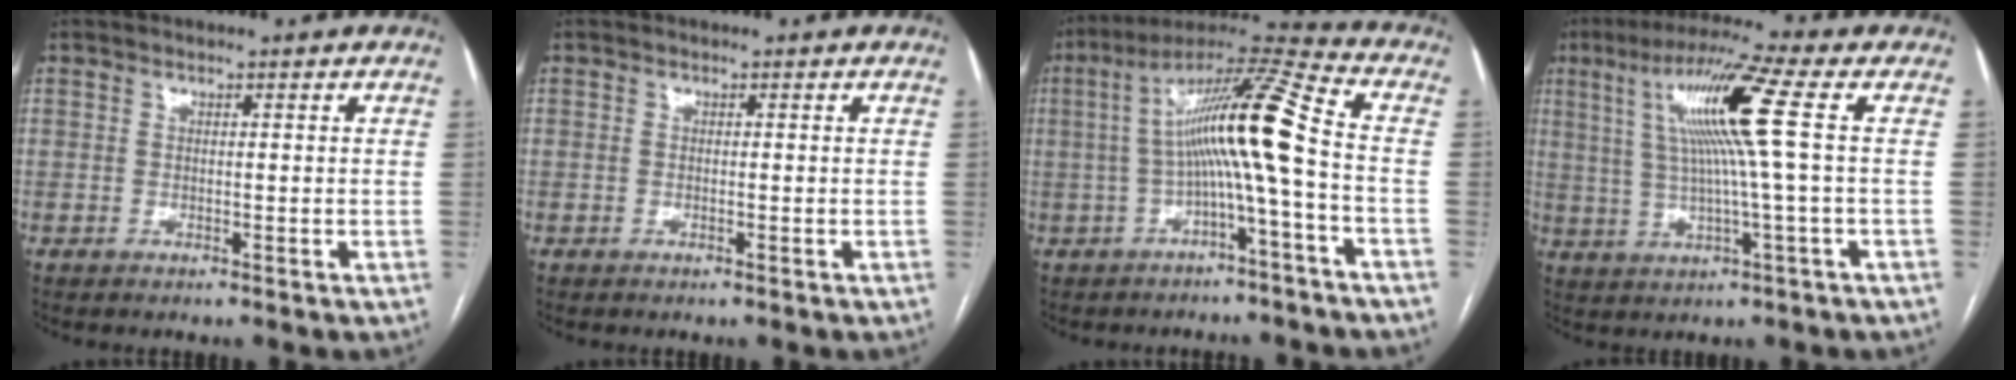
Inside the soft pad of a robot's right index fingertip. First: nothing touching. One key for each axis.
{"total": 0.0}
{"total": 13.0, "fx": -1.0, "fy": -0.6, "fz": 13.0, "tx": -0.221, "ty": 0.036, "tz": -0.025}
{"total": 12.0, "fx": 2.7, "fy": -1.3, "fz": 11.6, "tx": -0.216, "ty": 0.019, "tz": 0.050}